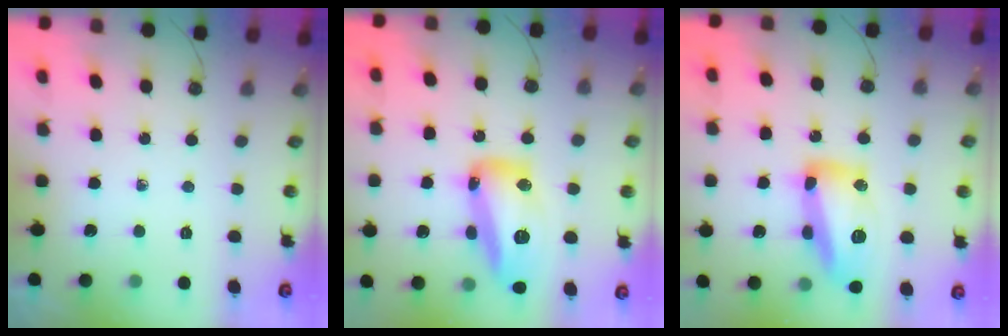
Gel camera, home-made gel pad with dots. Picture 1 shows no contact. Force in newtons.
{"total": 17.7, "press": 17.6, "slide": 1.4}
{"total": 16.4, "press": 16.3, "slide": 1.1}